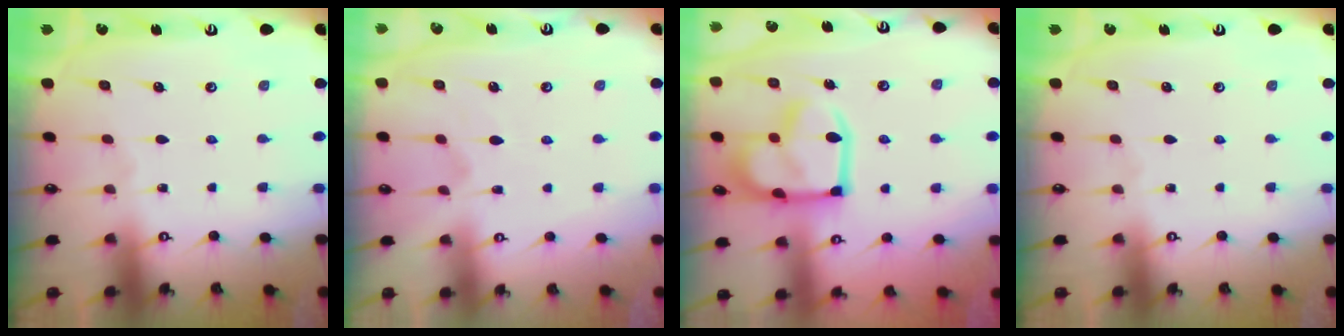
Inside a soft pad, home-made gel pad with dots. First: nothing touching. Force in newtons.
{"total": 2.7, "press": 2.5, "slide": 1.2}
{"total": 11.6, "press": 11.5, "slide": 1.5}
{"total": 0.0}